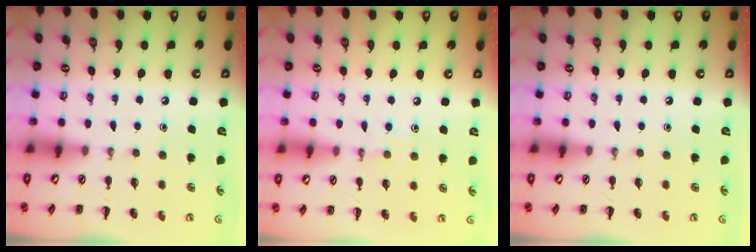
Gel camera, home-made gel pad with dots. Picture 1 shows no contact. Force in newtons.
{"total": 4.3, "press": 4.1, "slide": 1.2}
{"total": 0.0}